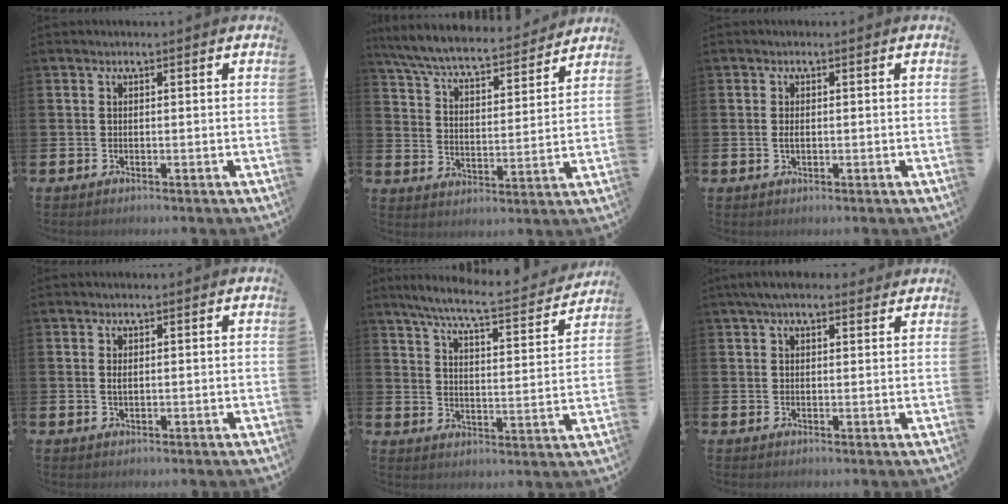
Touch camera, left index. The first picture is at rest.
{"total": 7.6, "force": [7.0, 1.1, 2.7], "torque": [-0.088, -0.049, 0.120]}
{"total": 1.1, "force": [-0.1, 0.6, 0.9], "torque": [-0.013, 0.002, -0.003]}
{"total": 0.8, "force": [0.2, 0.3, 0.7], "torque": [-0.010, 0.001, 0.002]}
{"total": 7.3, "force": [6.4, 0.5, 3.4], "torque": [-0.087, -0.044, 0.103]}
{"total": 3.9, "force": [3.3, 1.4, 1.7], "torque": [-0.038, -0.001, 0.060]}